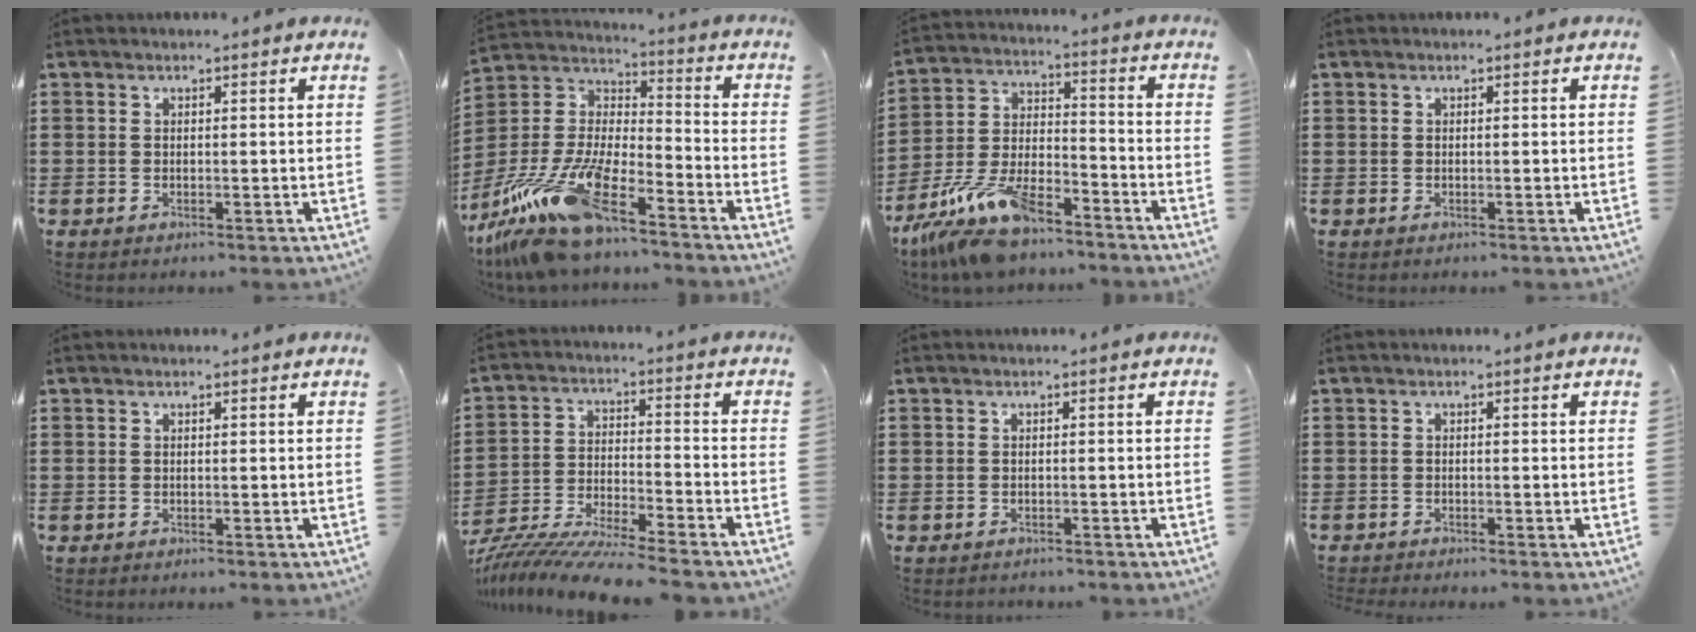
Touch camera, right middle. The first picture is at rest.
{"total": 15.6, "force": [-11.9, 3.0, 9.6], "torque": [-0.218, 0.010, -0.229]}
{"total": 12.1, "force": [-10.2, 3.0, 5.9], "torque": [-0.123, 0.022, -0.201]}
{"total": 0.0}
{"total": 0.0}
{"total": 8.7, "force": [-8.4, -0.5, 2.1], "torque": [-0.042, -0.001, -0.169]}
{"total": 0.7, "force": [-0.6, 0.3, -0.1], "torque": [0.002, 0.002, -0.014]}
{"total": 0.7, "force": [-0.7, 0.0, 0.1], "torque": [-0.003, -0.002, -0.015]}